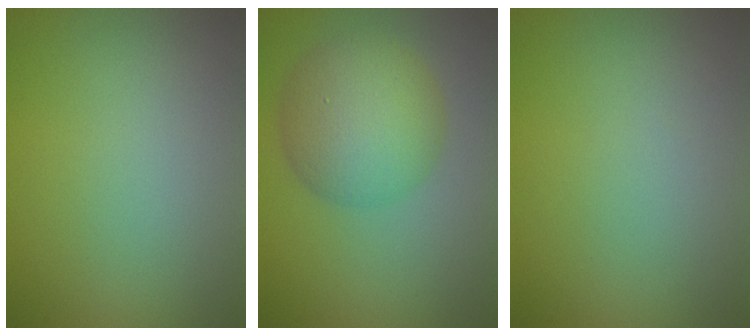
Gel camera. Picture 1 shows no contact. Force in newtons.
{"total": 6.6, "press": 6.6, "slide": 0.1}
{"total": 0.0}